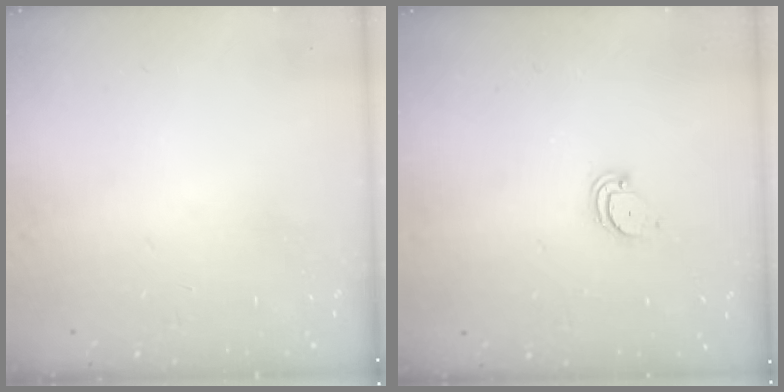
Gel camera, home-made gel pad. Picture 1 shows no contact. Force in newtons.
{"total": 2.6, "press": 2.6, "slide": 0.2}